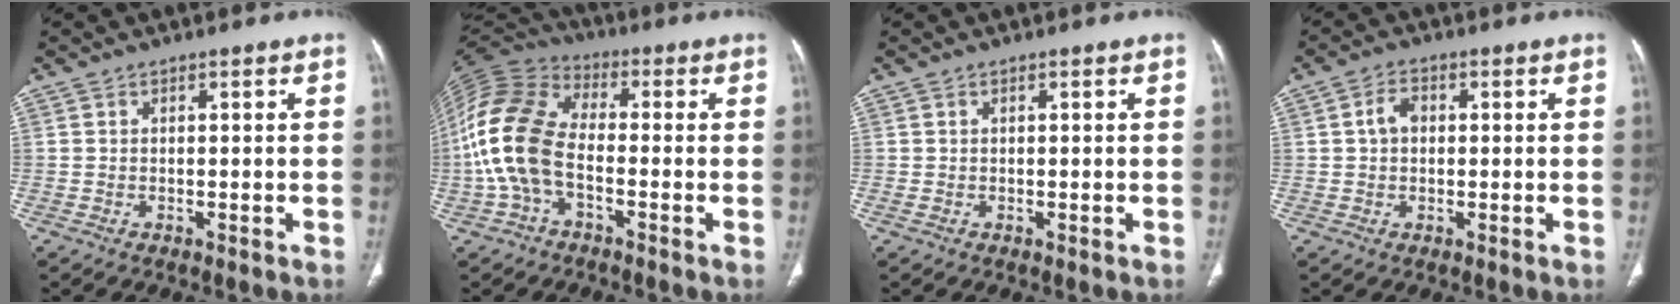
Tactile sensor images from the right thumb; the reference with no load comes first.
{"total": 15.0, "force": [-2.9, 8.9, 11.8], "torque": [-0.258, 0.034, -0.063]}
{"total": 0.5, "force": [-0.1, 0.3, 0.4], "torque": [-0.011, -0.001, -0.001]}
{"total": 3.6, "force": [0.4, 2.7, 2.3], "torque": [-0.039, 0.013, 0.003]}